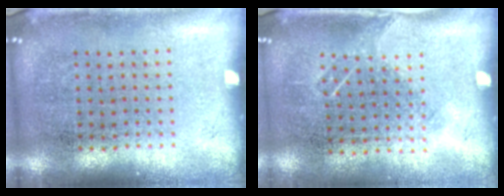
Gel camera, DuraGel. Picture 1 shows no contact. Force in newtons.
{"total": 1.1, "press": 0.8, "slide": 0.7}